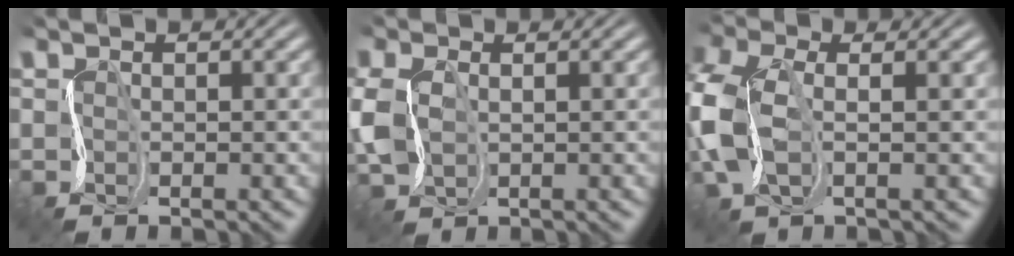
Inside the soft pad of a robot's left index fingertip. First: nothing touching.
{"total": 3.6, "force": [0.6, 2.7, 2.2], "torque": [-0.066, 0.004, 0.019]}
{"total": 5.4, "force": [0.8, 2.9, 4.5], "torque": [-0.131, 0.006, 0.002]}